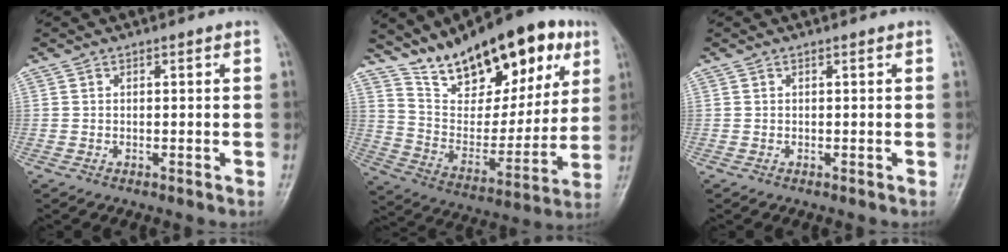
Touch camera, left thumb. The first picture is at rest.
{"total": 24.6, "force": [14.9, 11.0, 16.1], "torque": [-0.200, -0.045, 0.250]}
{"total": 0.0}